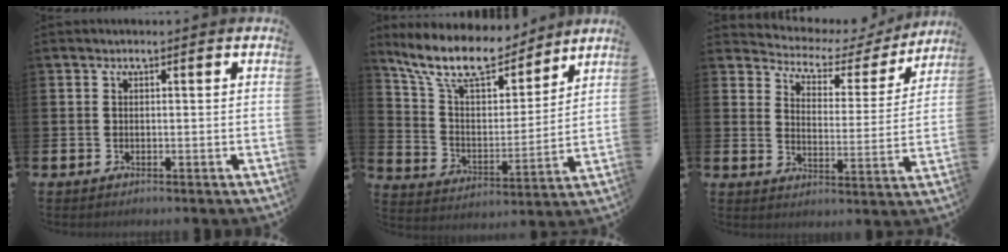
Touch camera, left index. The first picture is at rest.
{"total": 12.0, "force": [10.4, 3.7, 4.7], "torque": [-0.126, -0.063, 0.184]}
{"total": 3.8, "force": [3.3, 1.8, 0.4], "torque": [-0.039, -0.029, 0.047]}